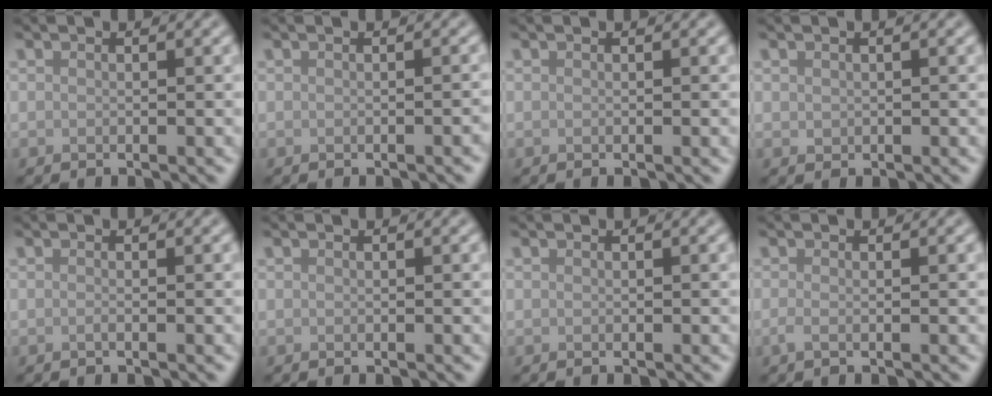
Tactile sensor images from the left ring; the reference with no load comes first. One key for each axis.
{"total": 0.7, "fx": -0.5, "fy": 0.2, "fz": 0.5, "tx": -0.005, "ty": 0.002, "tz": -0.006}
{"total": 0.0}
{"total": 0.5, "fx": 0.2, "fy": 0.5, "fz": 0.1, "tx": 0.001, "ty": -0.002, "tz": 0.006}
{"total": 0.6, "fx": -0.2, "fy": 0.2, "fz": 0.5, "tx": -0.008, "ty": -0.004, "tz": -0.006}
{"total": 0.0}
{"total": 0.0}
{"total": 0.9, "fx": -0.3, "fy": 0.3, "fz": 0.8, "tx": -0.019, "ty": -0.005, "tz": -0.007}